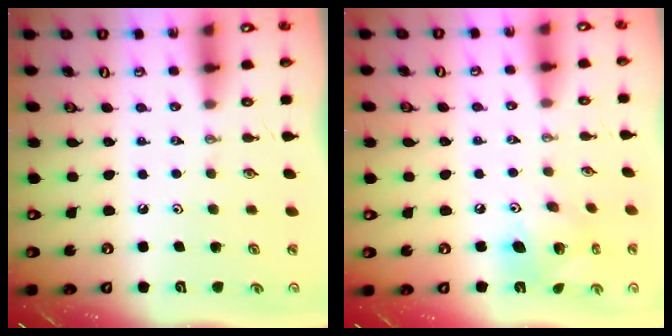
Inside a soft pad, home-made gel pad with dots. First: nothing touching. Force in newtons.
{"total": 11.5, "press": 11.5, "slide": 1.1}